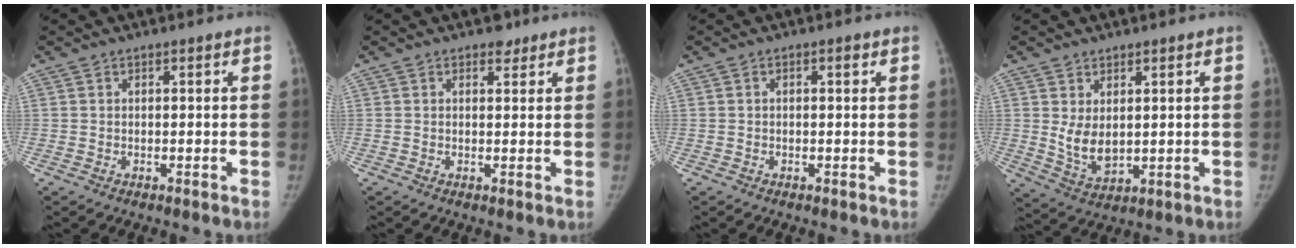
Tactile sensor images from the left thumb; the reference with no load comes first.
{"total": 1.9, "force": [1.4, 1.2, 0.6], "torque": [0.004, -0.007, 0.015]}
{"total": 0.8, "force": [0.2, 0.4, 0.6], "torque": [-0.004, 0.003, 0.001]}
{"total": 6.0, "force": [1.4, 3.8, 4.4], "torque": [-0.062, -0.021, 0.040]}